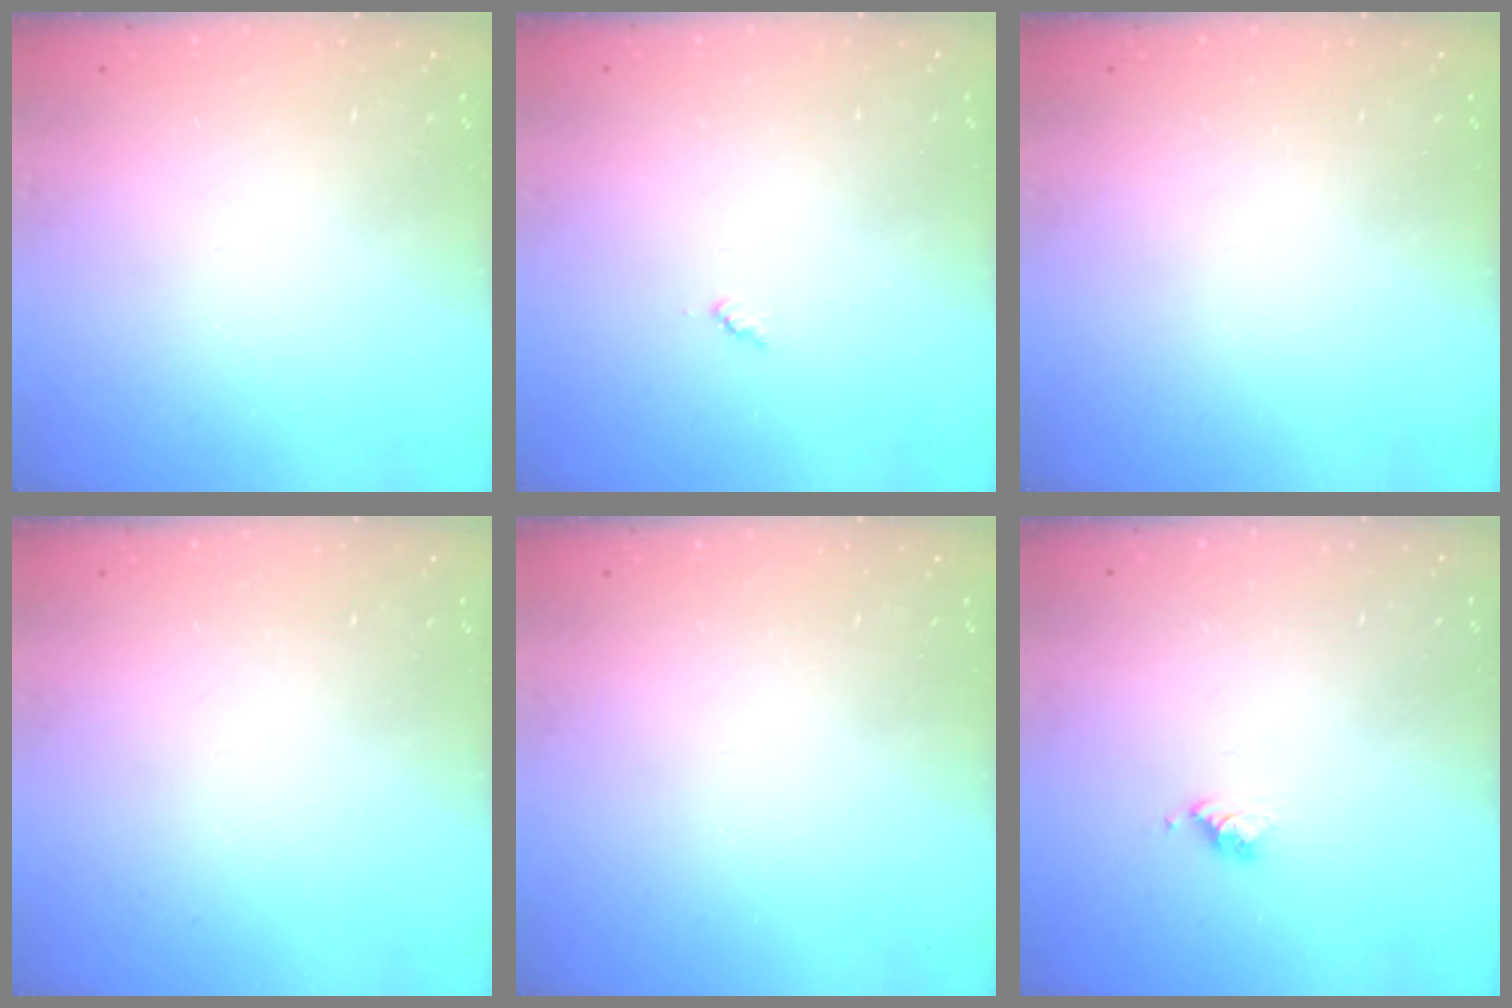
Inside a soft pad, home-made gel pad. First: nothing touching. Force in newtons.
{"total": 3.8, "press": 3.8, "slide": 0.5}
{"total": 0.0}
{"total": 0.0}
{"total": 0.0}
{"total": 3.5, "press": 3.5, "slide": 0.4}